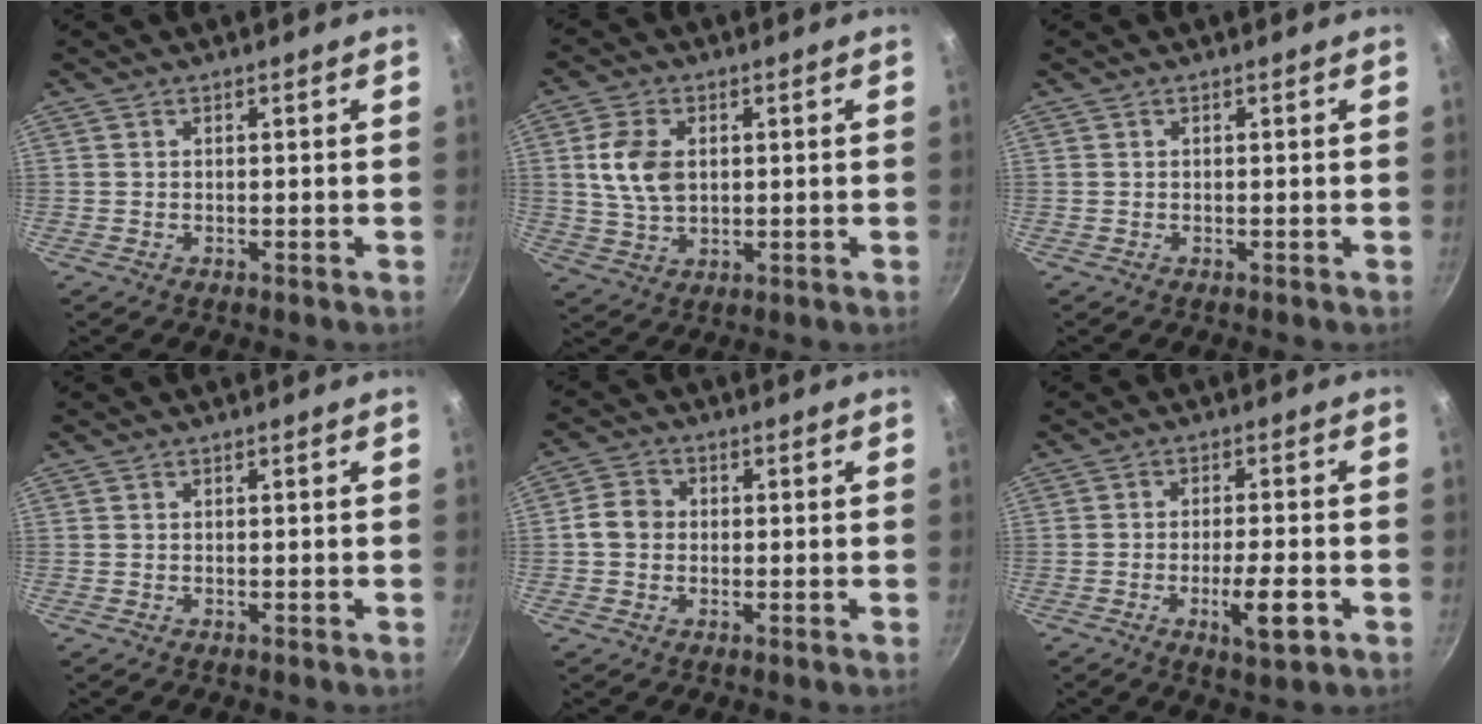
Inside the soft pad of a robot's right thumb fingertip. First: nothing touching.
{"total": 8.5, "force": [1.5, 5.6, 6.2], "torque": [-0.109, -0.006, 0.030]}
{"total": 0.0}
{"total": 0.0}
{"total": 4.5, "force": [-0.1, 3.9, 2.3], "torque": [-0.027, 0.009, -0.014]}
{"total": 7.2, "force": [-2.6, 1.7, 6.4], "torque": [-0.101, 0.008, -0.040]}